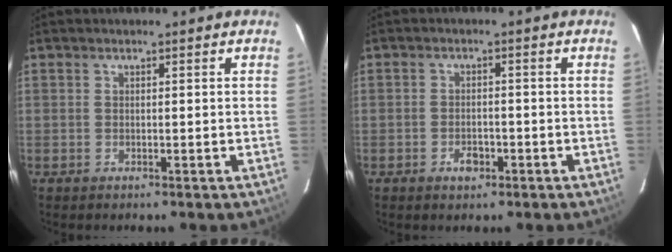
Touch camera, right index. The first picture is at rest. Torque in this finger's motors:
{"motor_torque": [-0.01, -0.05, 0.01, 0.03]}